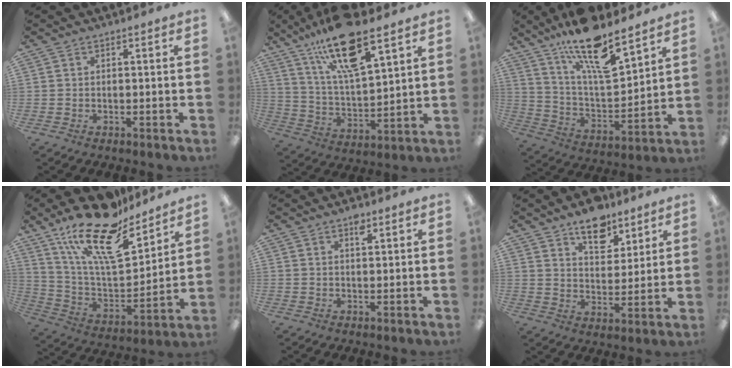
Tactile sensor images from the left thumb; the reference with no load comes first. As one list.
[{"total": 18.3, "force": [12.5, 5.3, 12.2], "torque": [-0.220, -0.056, 0.210]}, {"total": 18.3, "force": [13.5, 5.5, 11.0], "torque": [-0.197, -0.080, 0.230]}, {"total": 22.1, "force": [15.7, 7.8, 13.5], "torque": [-0.249, -0.100, 0.273]}, {"total": 2.5, "force": [1.8, 1.0, 1.5], "torque": [-0.018, -0.006, 0.028]}, {"total": 11.2, "force": [8.3, 5.8, 4.9], "torque": [-0.058, -0.048, 0.145]}]